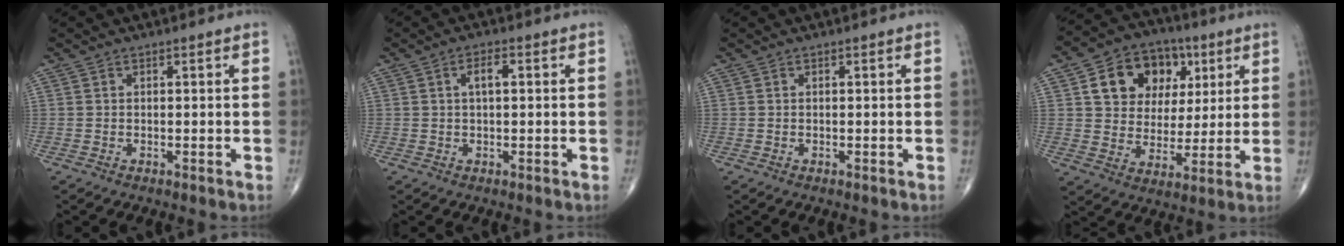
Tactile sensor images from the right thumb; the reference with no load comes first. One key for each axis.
{"total": 3.0, "fx": 0.7, "fy": 1.2, "fz": 2.7, "tx": -0.046, "ty": 0.006, "tz": 0.011}
{"total": 0.0}
{"total": 15.3, "fx": 5.4, "fy": 11.8, "fz": 8.1, "tx": -0.089, "ty": -0.002, "tz": 0.090}